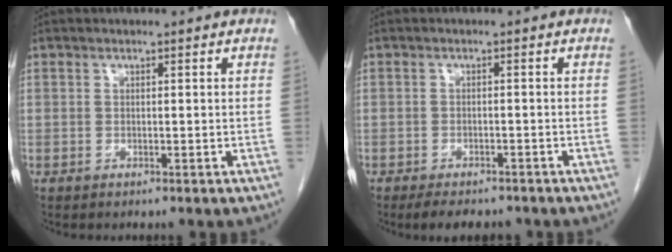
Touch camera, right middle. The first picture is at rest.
{"total": 6.2, "force": [-5.1, 2.3, 2.6], "torque": [-0.035, -0.004, -0.068]}